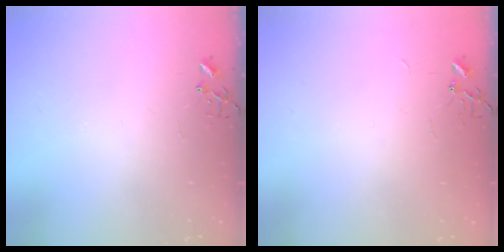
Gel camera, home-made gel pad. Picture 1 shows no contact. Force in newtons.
{"total": 1.8, "press": 1.8, "slide": 0.2}